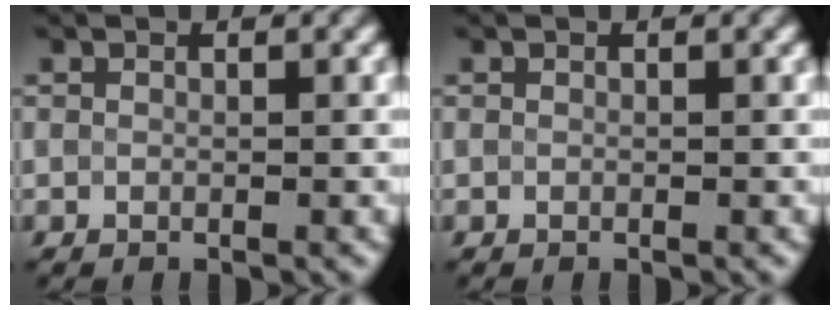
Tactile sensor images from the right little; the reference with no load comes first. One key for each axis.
{"total": 0.0}